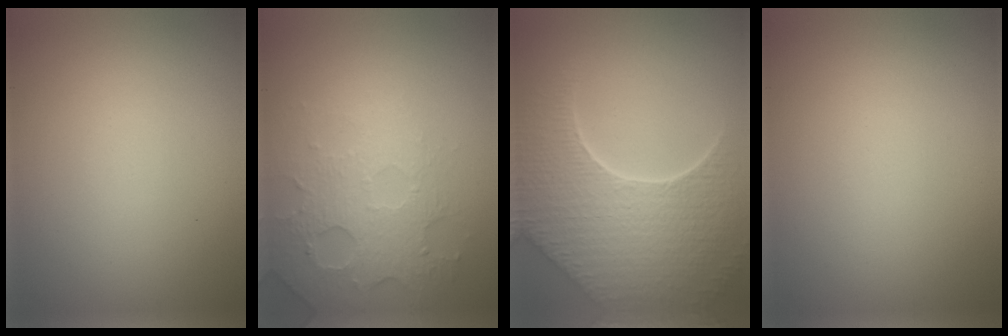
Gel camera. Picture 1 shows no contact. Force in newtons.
{"total": 5.0, "press": 3.3, "slide": 3.8}
{"total": 8.7, "press": 6.2, "slide": 6.2}
{"total": 0.0}